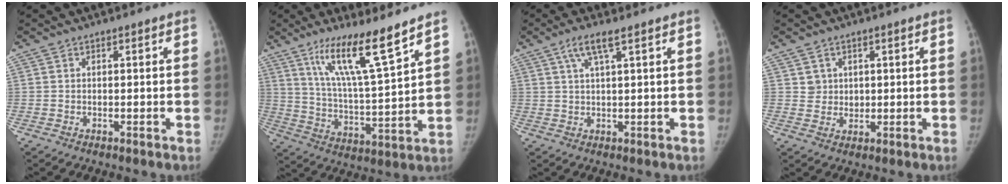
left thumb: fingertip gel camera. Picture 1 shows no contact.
{"total": 14.5, "force": [9.9, 1.2, 10.5], "torque": [-0.181, -0.065, 0.185]}
{"total": 4.2, "force": [2.2, 0.5, 3.6], "torque": [-0.082, 0.001, 0.050]}
{"total": 2.9, "force": [1.2, 2.6, 0.2], "torque": [0.018, -0.007, 0.022]}